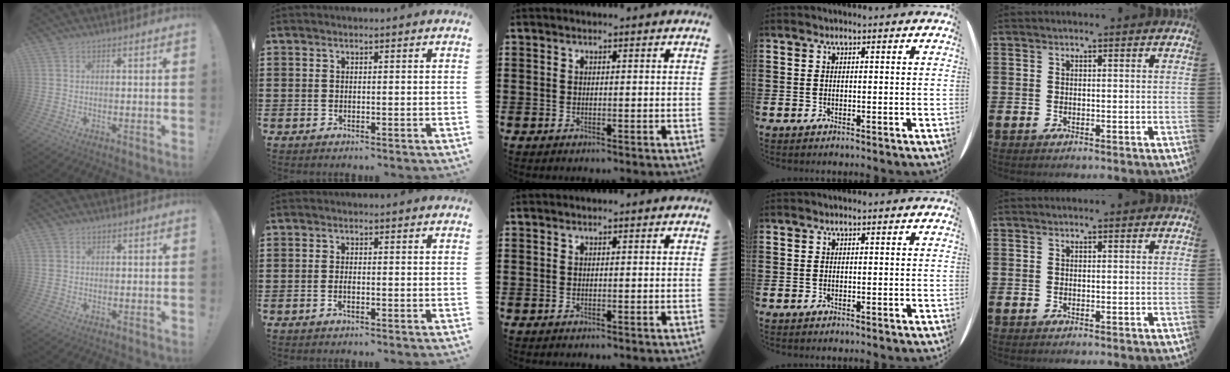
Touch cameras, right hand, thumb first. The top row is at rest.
{"thumb": {"total": 1.2, "force": [0.4, 1.1, 0.5], "torque": [-0.008, 0.002, 0.007]}, "index": {"total": 1.1, "force": [-0.5, 0.2, 1.0], "torque": [-0.021, -0.007, -0.006]}}